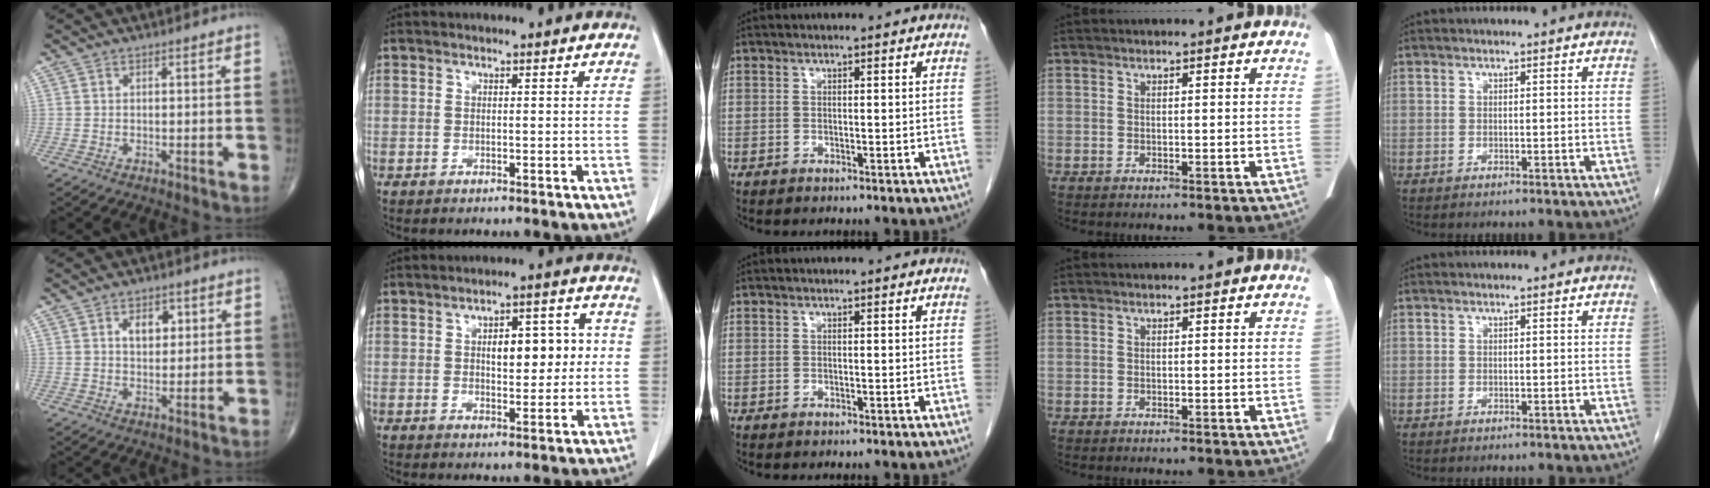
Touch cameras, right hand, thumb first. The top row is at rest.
{"thumb": {"total": 5.1, "force": [1.8, 3.3, 3.5], "torque": [-0.030, -0.007, 0.026]}, "index": {"total": 7.9, "force": [0.9, 3.2, 7.1], "torque": [-0.097, 0.022, 0.018]}}